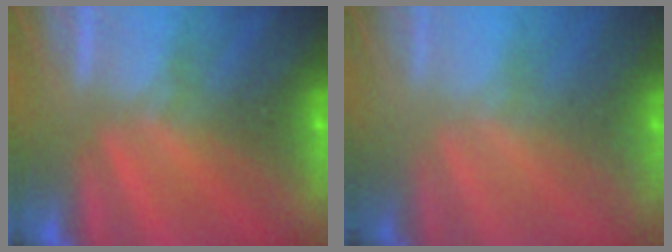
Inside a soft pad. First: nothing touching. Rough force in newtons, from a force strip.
{"total": 1.6}